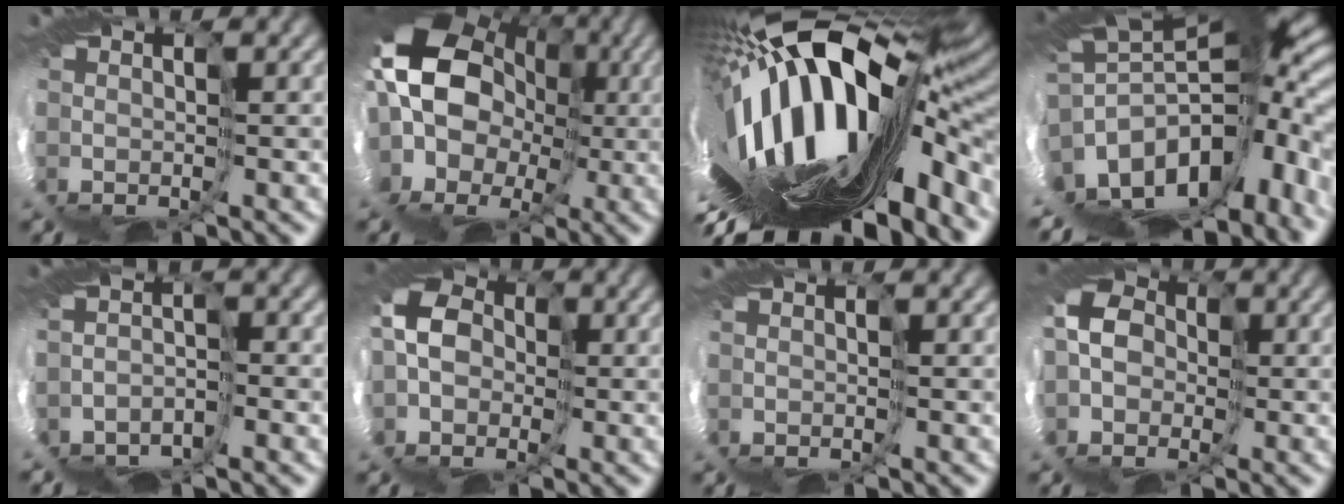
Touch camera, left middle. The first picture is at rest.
{"total": 10.9, "force": [2.7, 9.4, 4.6], "torque": [-0.137, 0.015, 0.019]}
{"total": 11.9, "force": [-3.5, 3.2, 10.9], "torque": [-0.207, -0.025, -0.058]}
{"total": 7.6, "force": [-4.9, 1.7, 5.6], "torque": [-0.138, -0.017, -0.071]}
{"total": 4.8, "force": [-3.9, -1.3, -2.6], "torque": [0.033, -0.011, -0.051]}
{"total": 6.9, "force": [-0.9, 6.3, 2.6], "torque": [-0.113, -0.009, -0.023]}
{"total": 0.0}
{"total": 5.8, "force": [-1.6, 5.3, 2.0], "torque": [-0.093, -0.012, -0.036]}